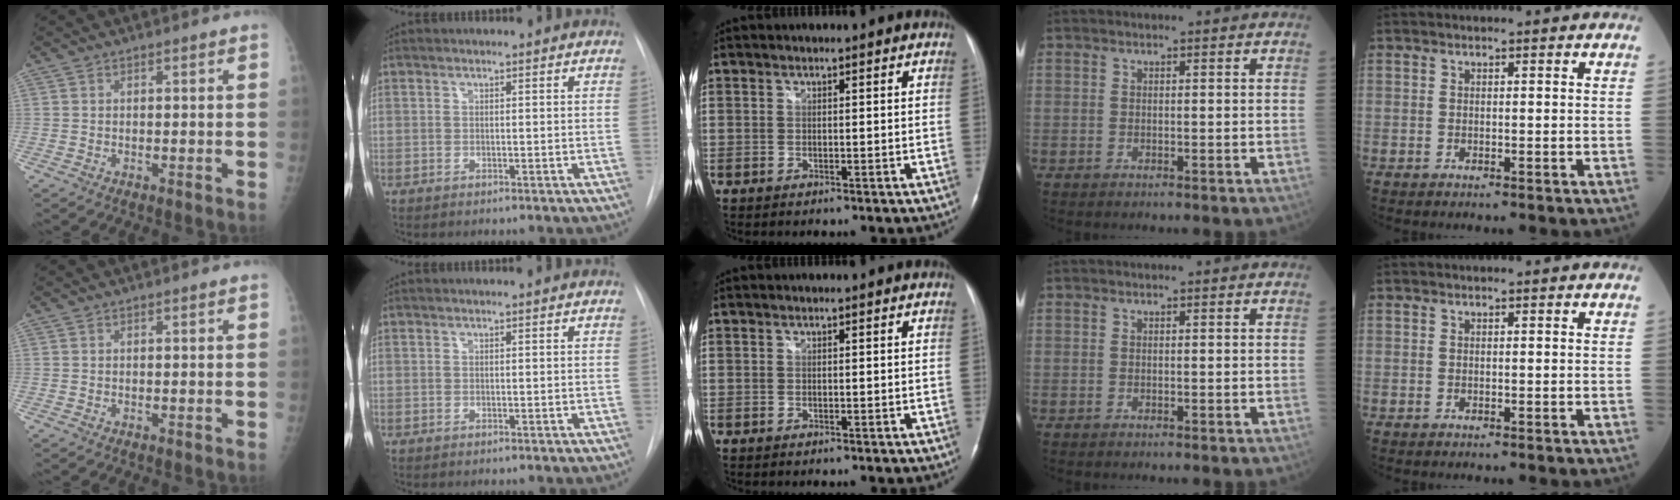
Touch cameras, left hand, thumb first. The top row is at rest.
{}